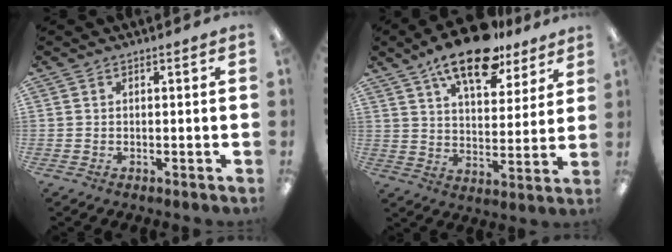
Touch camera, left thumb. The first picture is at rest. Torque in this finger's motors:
{"motor_torque": [0.36, 0.44, 1.60, -1.17, 0.19]}